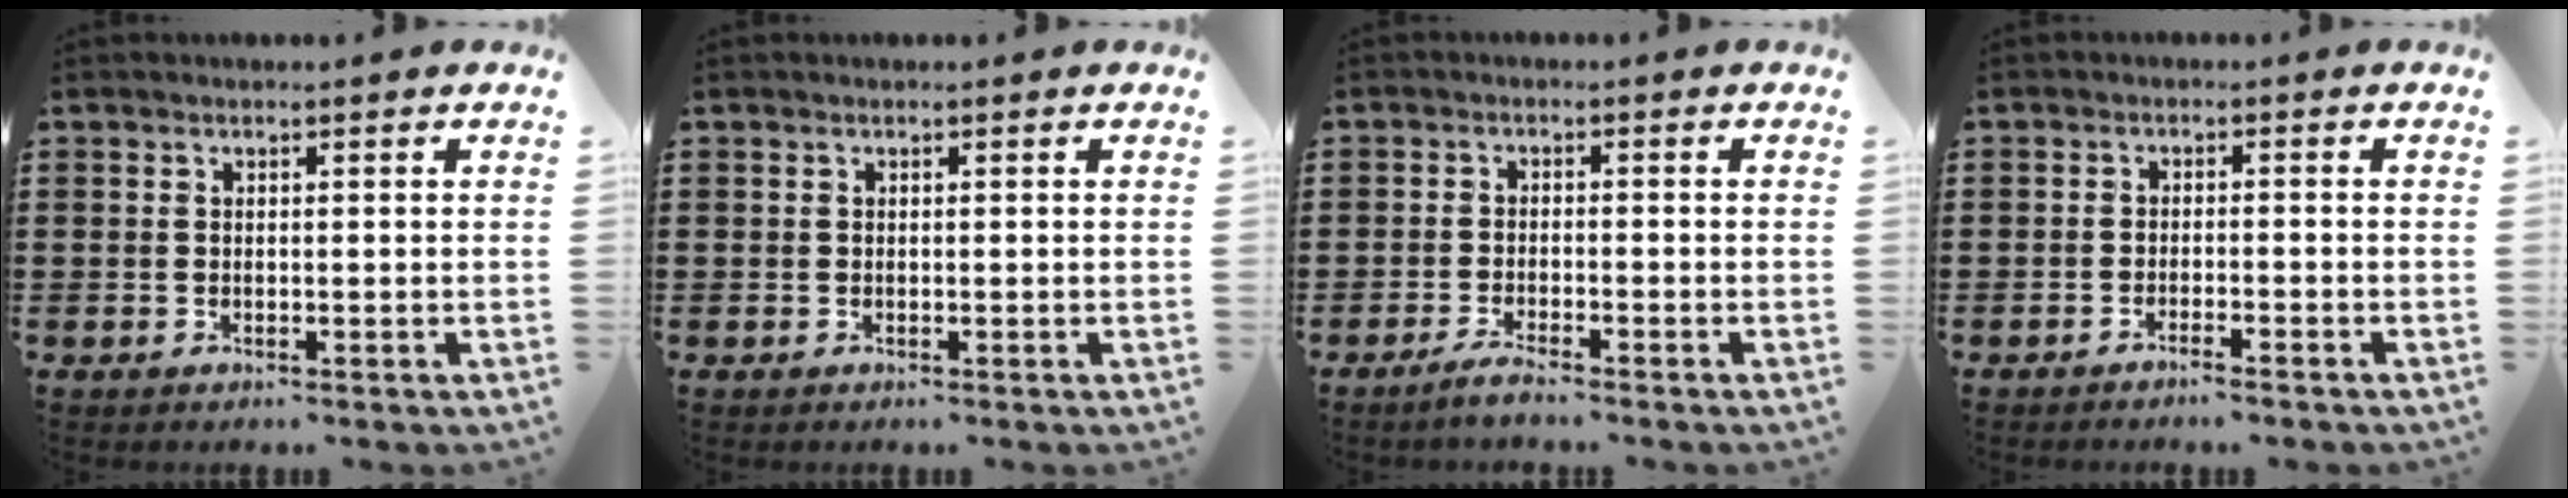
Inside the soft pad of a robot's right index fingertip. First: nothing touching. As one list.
[{"total": 0.0}, {"total": 2.2, "force": [-2.0, -0.2, 0.9], "torque": [-0.014, 0.003, -0.037]}, {"total": 1.8, "force": [-1.6, -0.3, 0.6], "torque": [-0.010, -0.001, -0.031]}]